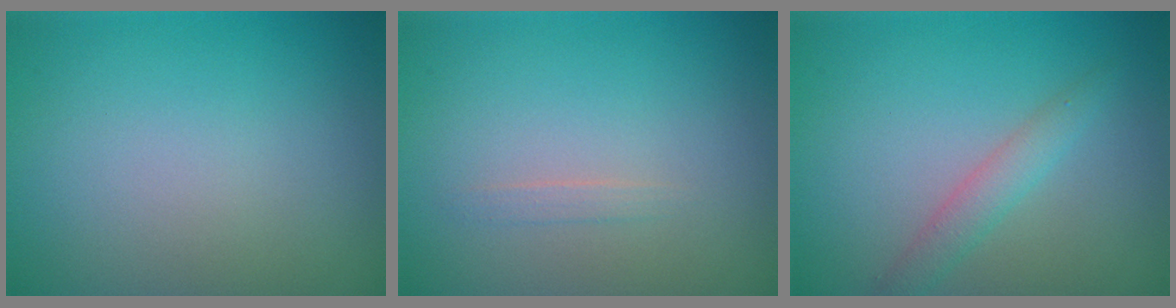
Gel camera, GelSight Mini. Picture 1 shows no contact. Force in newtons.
{"total": 0.6, "press": 0.6, "slide": 0.0}
{"total": 1.9, "press": 1.9, "slide": 0.1}